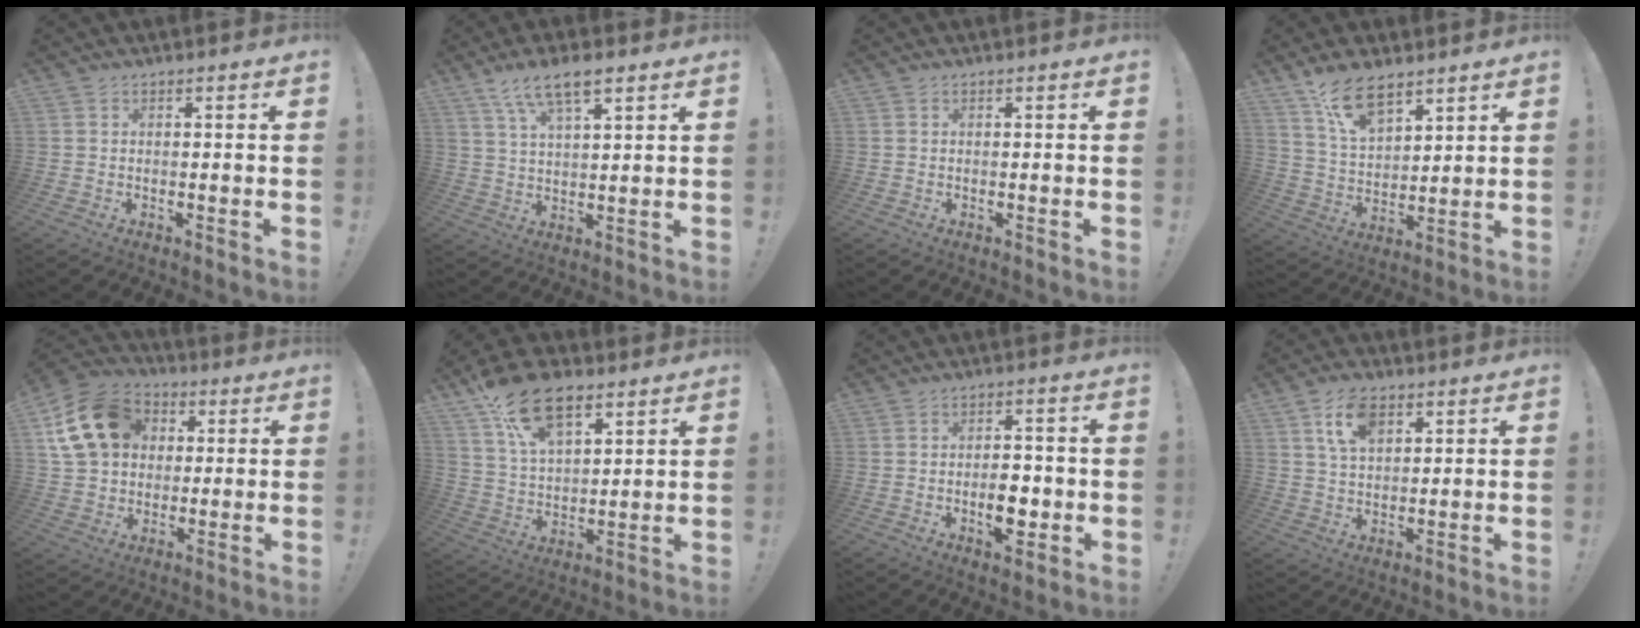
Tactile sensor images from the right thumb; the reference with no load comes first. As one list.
[{"total": 9.6, "force": [6.1, 3.3, 6.6], "torque": [-0.110, -0.021, 0.111]}, {"total": 0.0}, {"total": 12.3, "force": [8.9, 5.8, 6.2], "torque": [-0.107, -0.051, 0.167]}, {"total": 17.3, "force": [5.3, 13.5, 9.5], "torque": [-0.151, -0.006, 0.107]}, {"total": 17.1, "force": [10.9, 8.9, 9.7], "torque": [-0.170, -0.055, 0.200]}, {"total": 7.7, "force": [-2.1, 4.4, 6.0], "torque": [-0.085, 0.011, -0.033]}, {"total": 9.2, "force": [4.8, 5.4, 5.7], "torque": [-0.092, -0.006, 0.088]}]